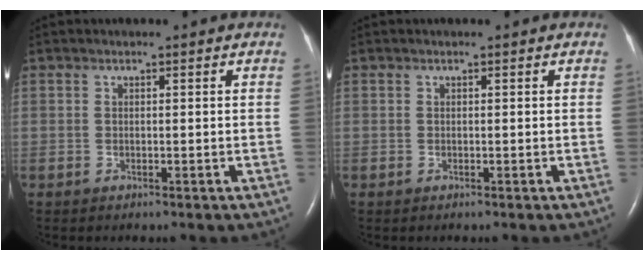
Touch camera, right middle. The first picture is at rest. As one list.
[{"total": 0.0}]